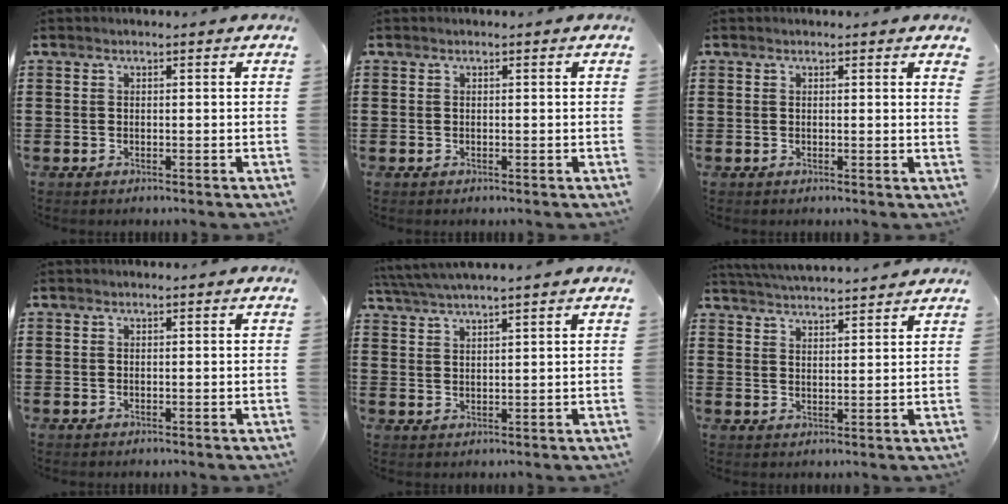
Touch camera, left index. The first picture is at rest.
{"total": 0.0}
{"total": 0.7, "force": [0.4, -0.1, 0.6], "torque": [-0.011, 0.000, 0.007]}
{"total": 0.0}
{"total": 3.4, "force": [3.2, -0.5, 1.2], "torque": [-0.034, -0.006, 0.057]}
{"total": 3.8, "force": [3.8, -0.3, 0.2], "torque": [-0.018, -0.020, 0.066]}